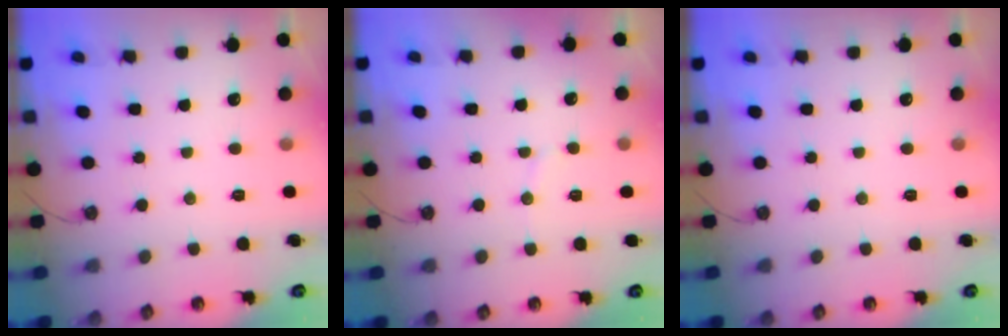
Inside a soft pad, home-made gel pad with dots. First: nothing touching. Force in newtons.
{"total": 4.7, "press": 4.5, "slide": 1.4}
{"total": 0.0}